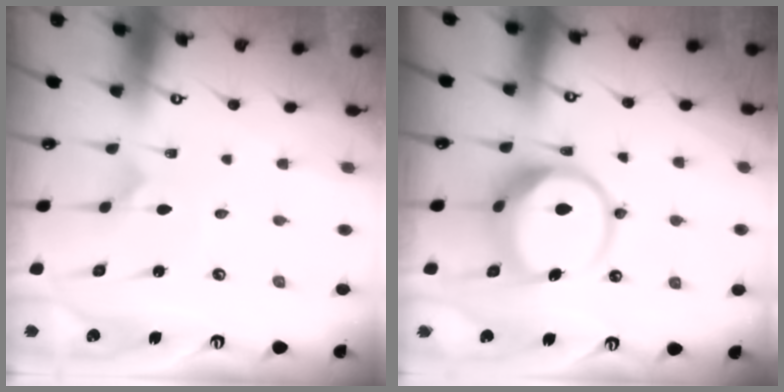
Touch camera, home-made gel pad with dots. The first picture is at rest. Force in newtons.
{"total": 11.6, "press": 11.5, "slide": 1.5}